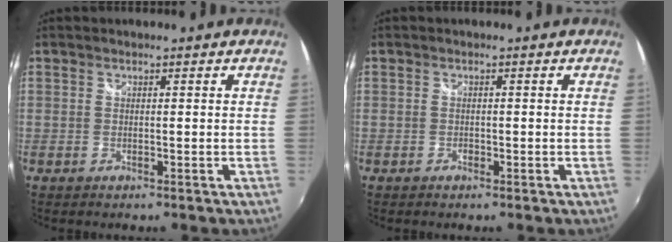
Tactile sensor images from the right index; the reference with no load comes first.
{"total": 0.6, "force": [-0.3, 0.5, 0.3], "torque": [-0.004, -0.001, -0.006]}